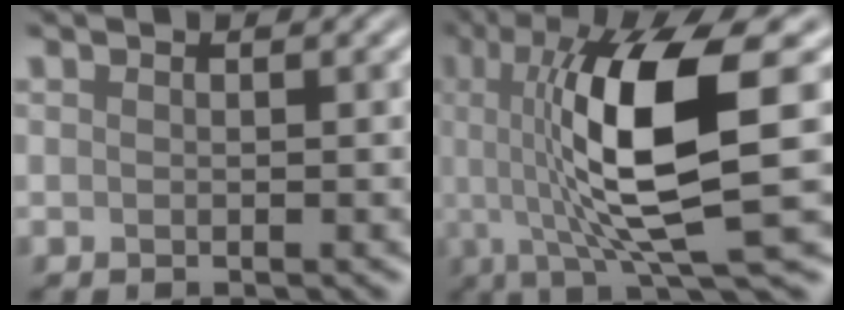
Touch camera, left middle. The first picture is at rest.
{"total": 11.6, "force": [1.1, 2.7, 11.2], "torque": [-0.182, -0.001, 0.025]}